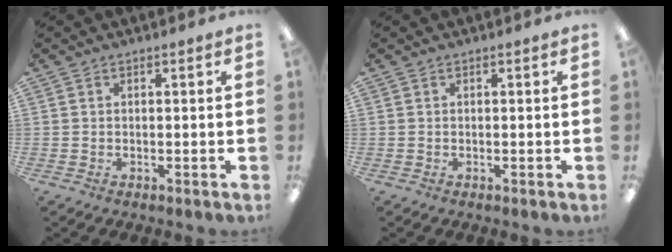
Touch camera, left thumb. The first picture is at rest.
{"total": 0.0}